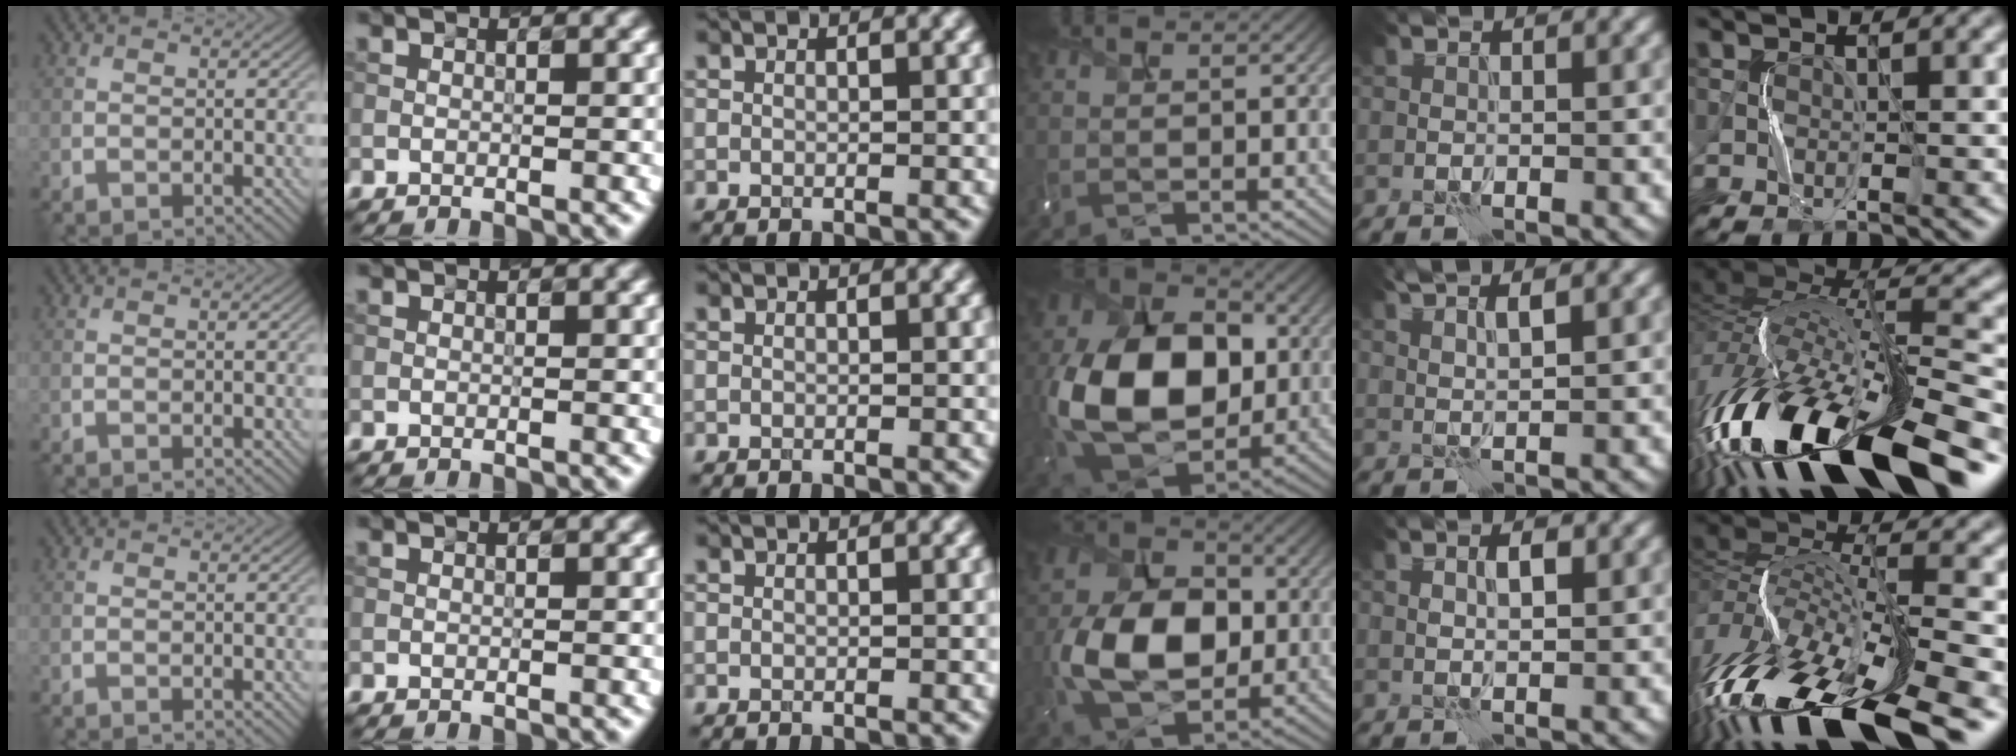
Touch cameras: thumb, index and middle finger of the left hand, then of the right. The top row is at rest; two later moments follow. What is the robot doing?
{"motion": "shake", "object": "handbell"}